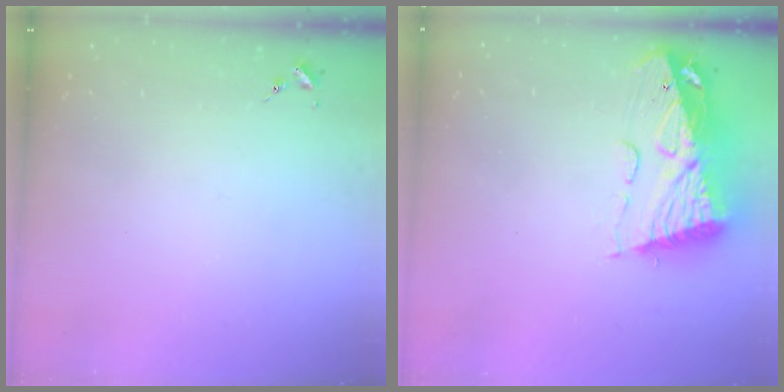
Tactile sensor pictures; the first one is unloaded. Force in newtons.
{"total": 12.6, "press": 12.5, "slide": 1.4}